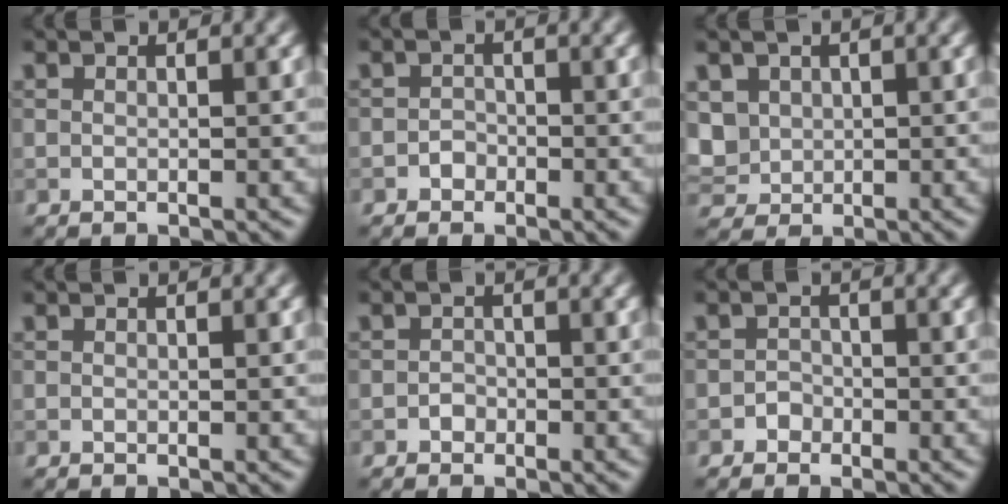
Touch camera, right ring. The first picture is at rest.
{"total": 1.1, "force": [-0.7, 0.8, 0.1], "torque": [0.003, -0.001, -0.013]}
{"total": 3.8, "force": [0.6, 3.3, 1.8], "torque": [-0.055, 0.000, 0.014]}
{"total": 0.0}
{"total": 0.9, "force": [-0.6, 0.8, 0.1], "torque": [0.002, -0.002, -0.012]}
{"total": 1.1, "force": [-0.7, 0.9, 0.0], "torque": [0.007, 0.000, -0.013]}